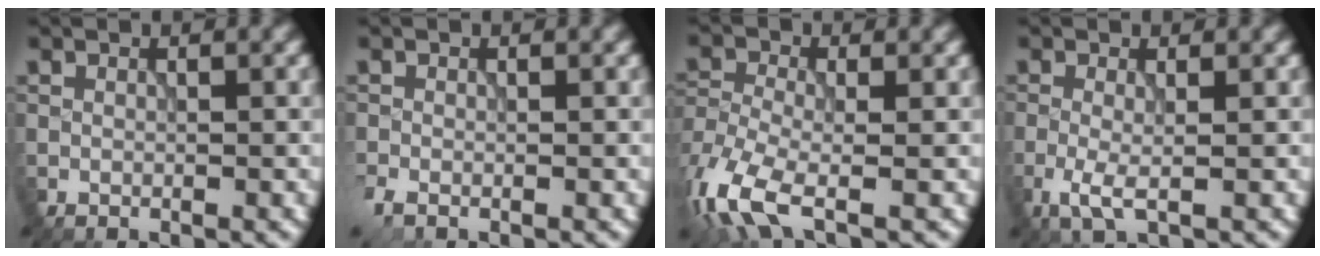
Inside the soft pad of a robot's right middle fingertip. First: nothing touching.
{"total": 1.8, "force": [-1.1, 0.8, 1.2], "torque": [-0.030, -0.008, -0.024]}
{"total": 7.2, "force": [-4.1, 3.2, 5.0], "torque": [-0.118, -0.013, -0.091]}
{"total": 2.3, "force": [-0.9, 0.6, 2.0], "torque": [-0.049, -0.007, -0.021]}